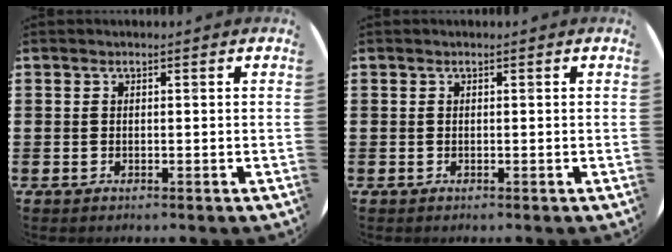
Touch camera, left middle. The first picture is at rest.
{"total": 0.0}